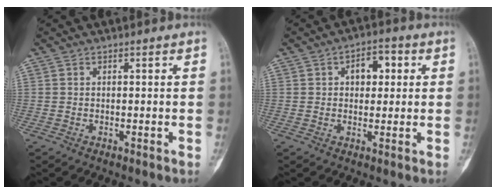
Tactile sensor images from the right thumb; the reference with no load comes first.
{"total": 5.8, "force": [1.4, 3.8, 4.1], "torque": [-0.034, 0.010, 0.016]}